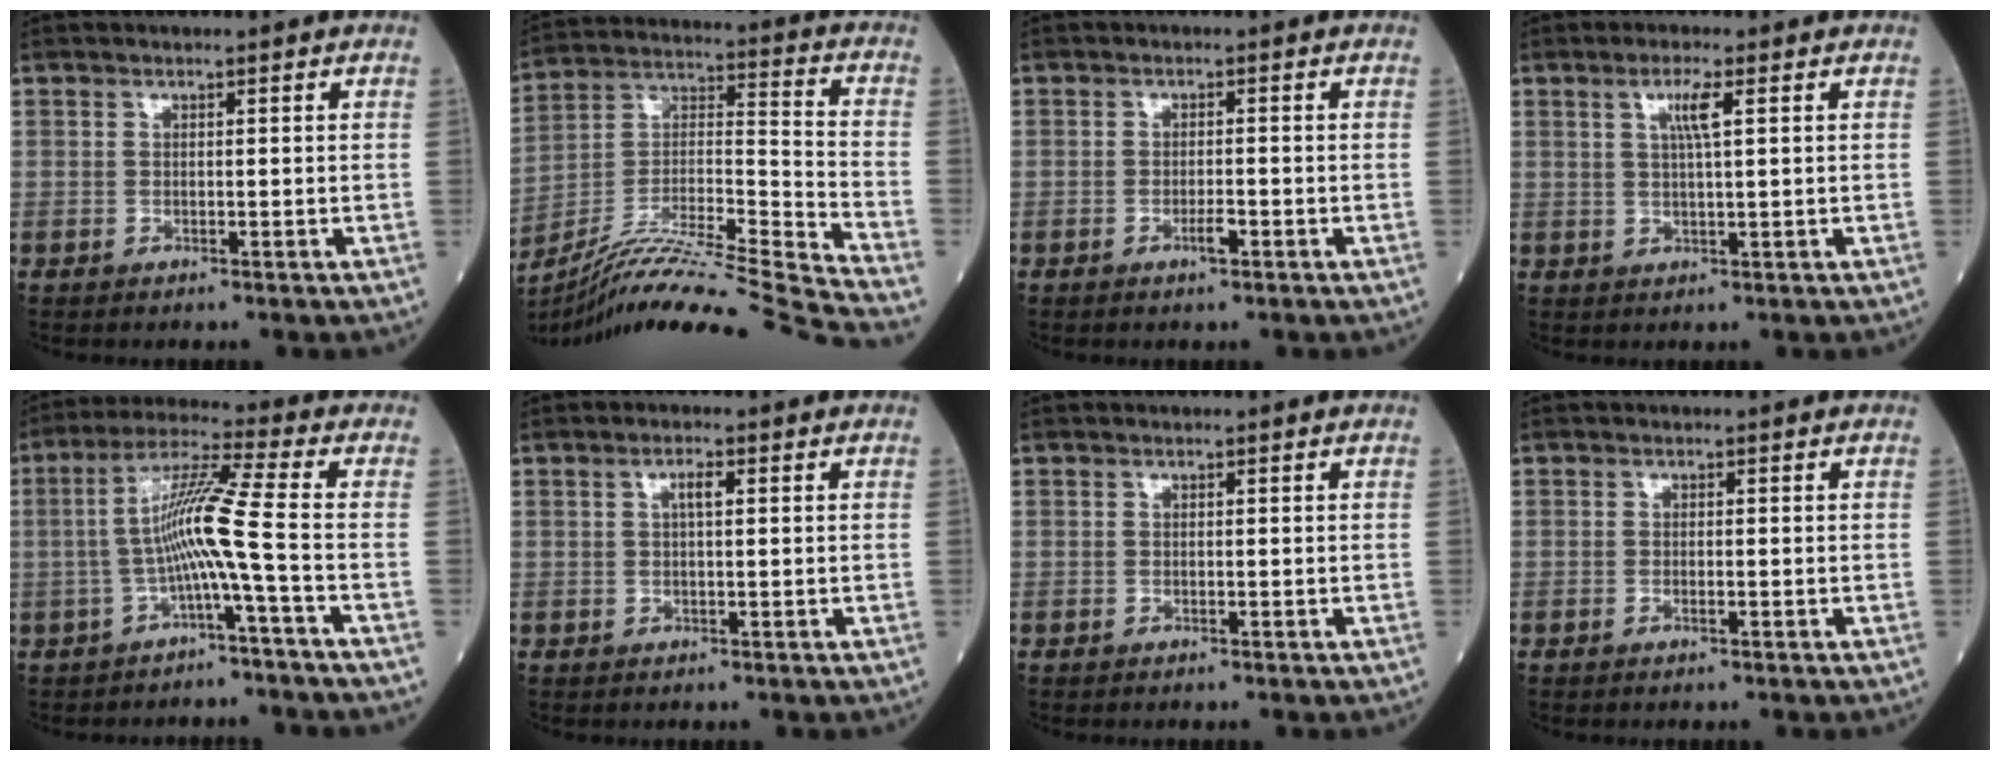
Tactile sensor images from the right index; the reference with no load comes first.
{"total": 25.8, "force": [-22.8, -2.6, 11.8], "torque": [-0.194, -0.027, -0.377]}
{"total": 1.8, "force": [-0.9, 0.3, 1.5], "torque": [-0.028, -0.001, -0.017]}
{"total": 3.4, "force": [1.3, 0.0, 3.2], "torque": [-0.063, 0.001, 0.022]}
{"total": 8.3, "force": [-2.0, -1.7, 7.9], "torque": [-0.156, 0.023, -0.035]}
{"total": 2.0, "force": [0.6, 0.5, 1.9], "torque": [-0.038, 0.003, 0.009]}
{"total": 0.0}
{"total": 0.7, "force": [-0.3, 0.1, 0.6], "torque": [-0.014, -0.002, -0.005]}